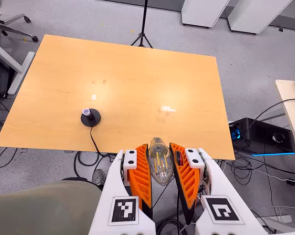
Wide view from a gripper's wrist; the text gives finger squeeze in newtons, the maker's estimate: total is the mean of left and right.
{"total": 22.1, "left": 24.8, "right": 19.4}